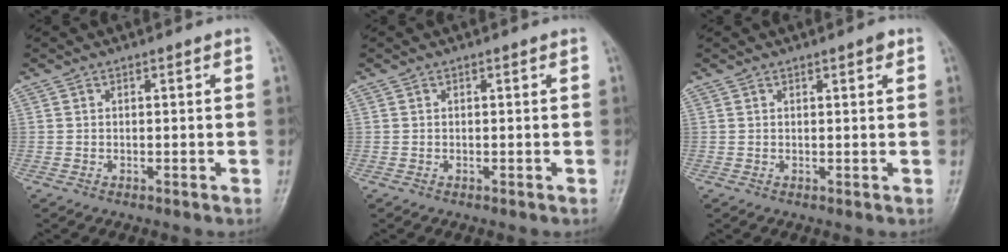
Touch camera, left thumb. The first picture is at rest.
{"total": 0.0}
{"total": 1.5, "force": [0.9, 0.4, 1.1], "torque": [-0.013, -0.002, 0.011]}